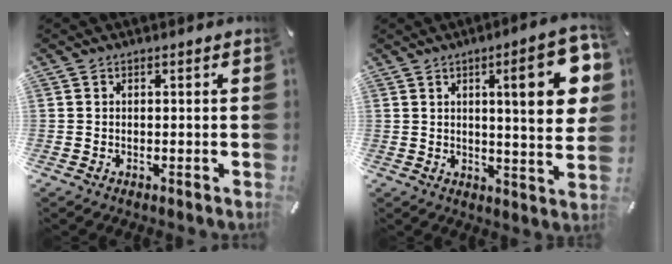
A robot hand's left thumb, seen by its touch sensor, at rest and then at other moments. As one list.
[{"total": 16.7, "force": [5.5, 3.5, 15.4], "torque": [-0.216, -0.024, 0.070]}]